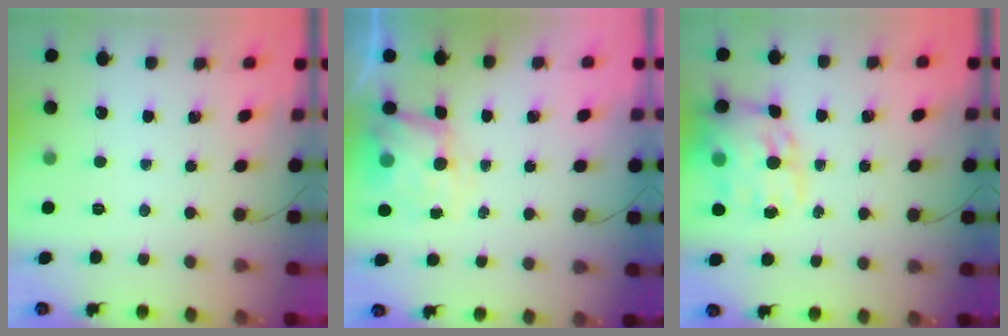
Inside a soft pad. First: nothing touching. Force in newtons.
{"total": 6.2, "press": 6.1, "slide": 1.4}
{"total": 16.6, "press": 16.1, "slide": 4.2}